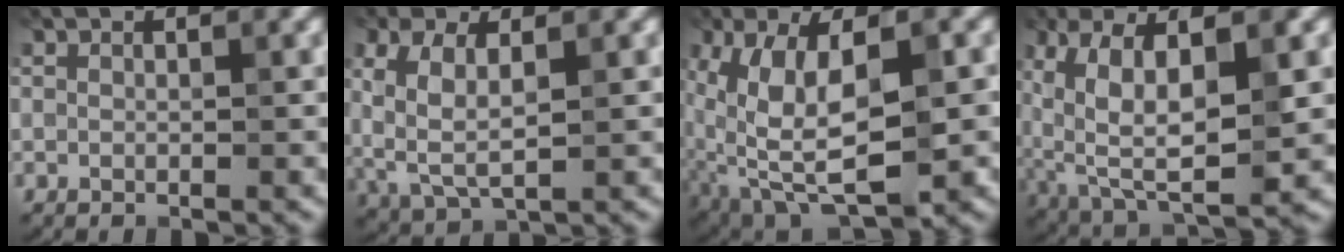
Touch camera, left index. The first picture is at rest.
{"total": 4.1, "force": [0.5, 1.9, 3.6], "torque": [-0.094, -0.005, 0.023]}
{"total": 10.9, "force": [-0.6, 5.5, 9.4], "torque": [-0.181, -0.015, 0.009]}
{"total": 10.2, "force": [1.5, 4.3, 9.1], "torque": [-0.176, -0.001, 0.034]}